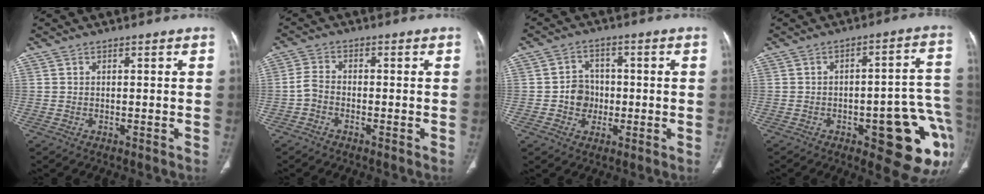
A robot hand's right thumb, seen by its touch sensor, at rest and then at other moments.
{"total": 2.9, "force": [-1.3, 1.8, 1.9], "torque": [-0.042, 0.014, -0.033]}
{"total": 5.6, "force": [-0.9, 5.1, 2.2], "torque": [-0.007, 0.012, -0.020]}
{"total": 17.7, "force": [-6.0, 5.9, 15.6], "torque": [-0.136, 0.036, -0.061]}